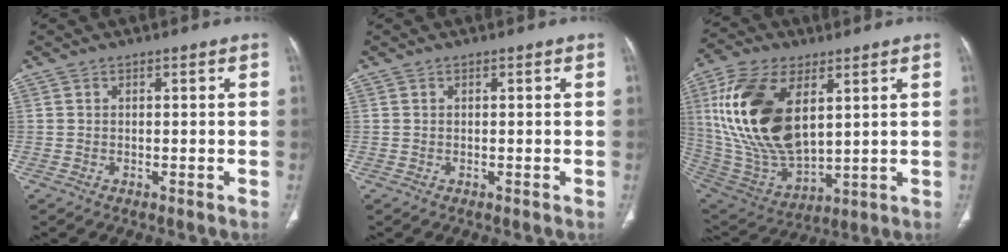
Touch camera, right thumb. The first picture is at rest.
{"total": 0.0}
{"total": 23.5, "force": [6.3, 12.6, 18.9], "torque": [-0.375, -0.030, 0.126]}